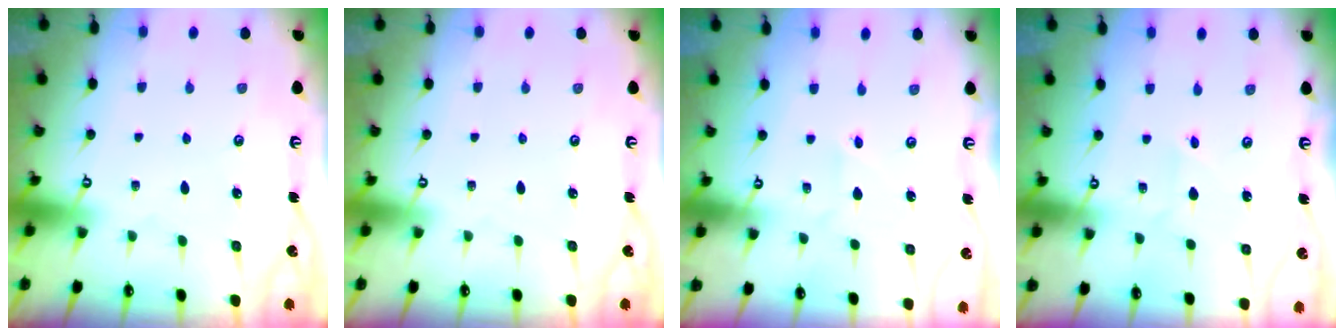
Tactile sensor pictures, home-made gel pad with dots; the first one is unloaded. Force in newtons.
{"total": 0.0}
{"total": 1.9, "press": 1.9, "slide": 0.2}
{"total": 2.4, "press": 2.4, "slide": 0.2}